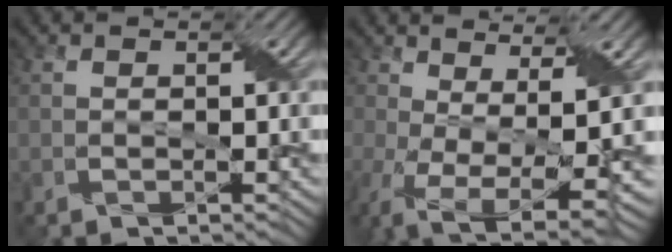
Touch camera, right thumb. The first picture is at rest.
{"total": 11.3, "force": [-3.1, 4.6, 9.8], "torque": [-0.211, -0.042, -0.035]}